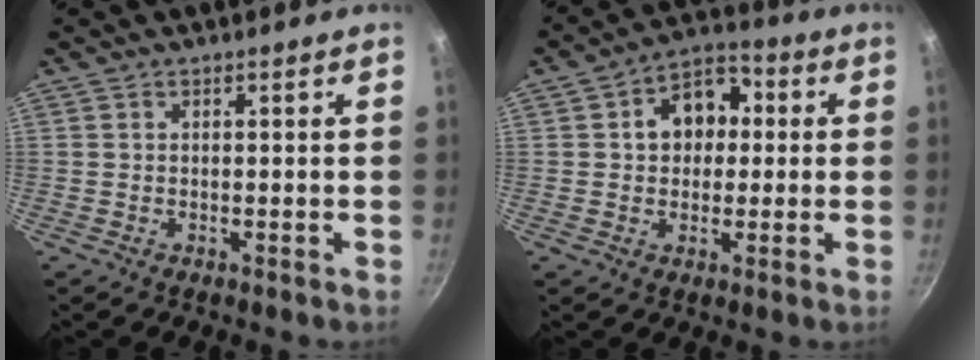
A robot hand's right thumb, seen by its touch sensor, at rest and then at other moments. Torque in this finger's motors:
{"motor_torque": [-0.56, 0.76, 0.09, 0.12, 0.04]}